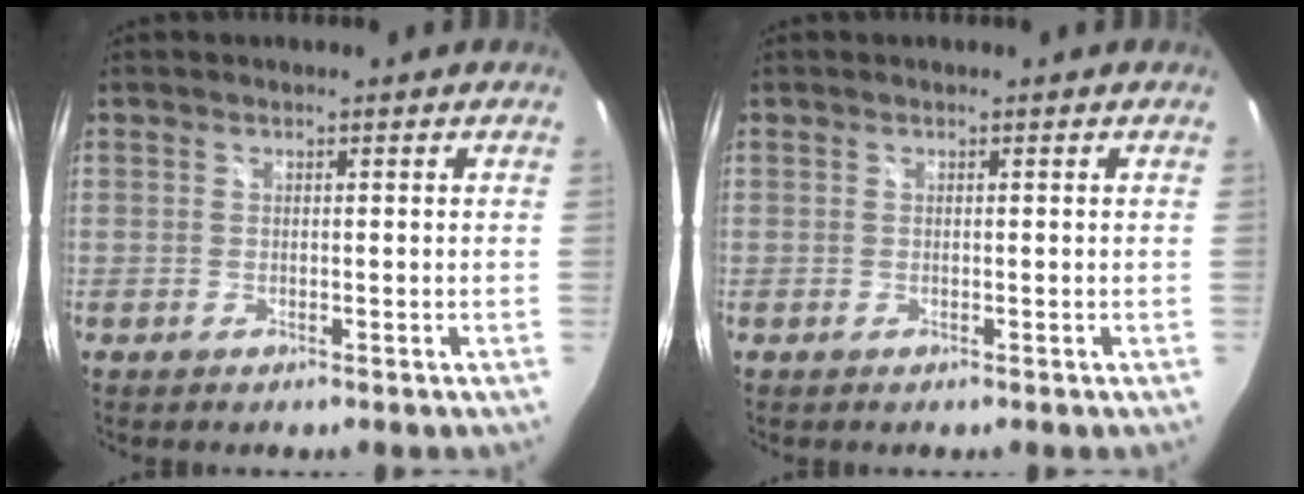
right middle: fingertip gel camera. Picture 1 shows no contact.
{"total": 0.0}